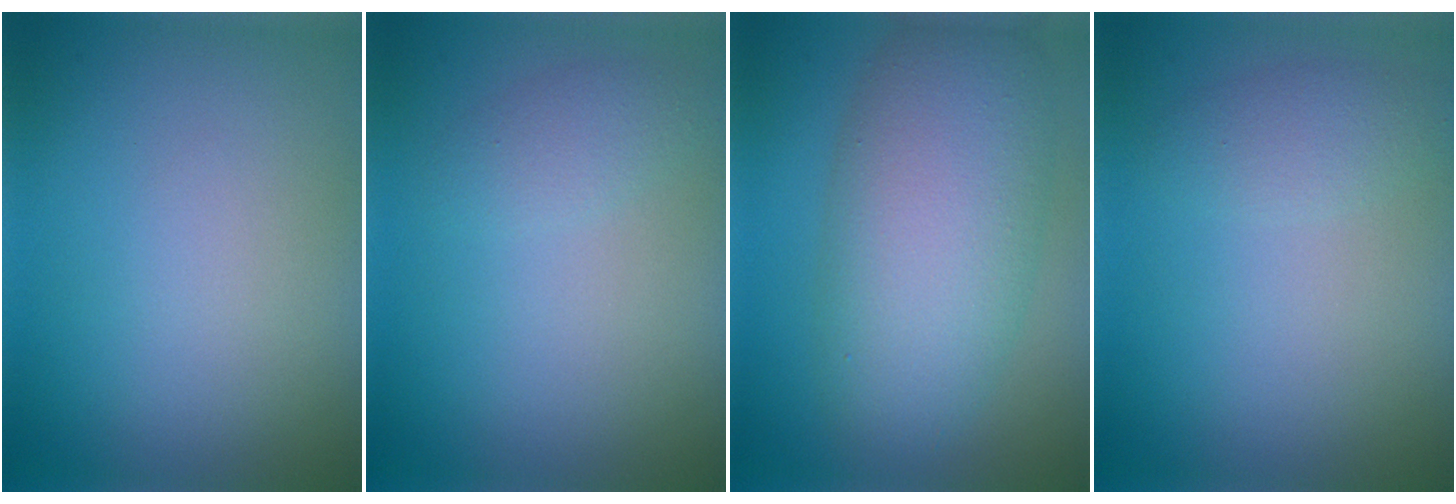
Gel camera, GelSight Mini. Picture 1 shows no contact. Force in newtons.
{"total": 1.6, "press": 1.6, "slide": 0.1}
{"total": 8.5, "press": 8.5, "slide": 0.4}
{"total": 1.7, "press": 1.7, "slide": 0.1}